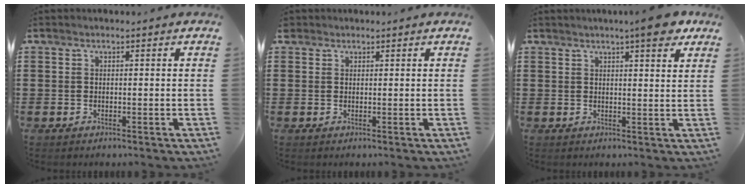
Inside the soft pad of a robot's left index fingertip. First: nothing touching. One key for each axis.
{"total": 0.9, "fx": 0.7, "fy": 0.5, "fz": 0.1, "tx": -0.005, "ty": 0.002, "tz": 0.014}
{"total": 5.9, "fx": 4.5, "fy": 0.5, "fz": 3.9, "tx": -0.056, "ty": -0.014, "tz": 0.072}